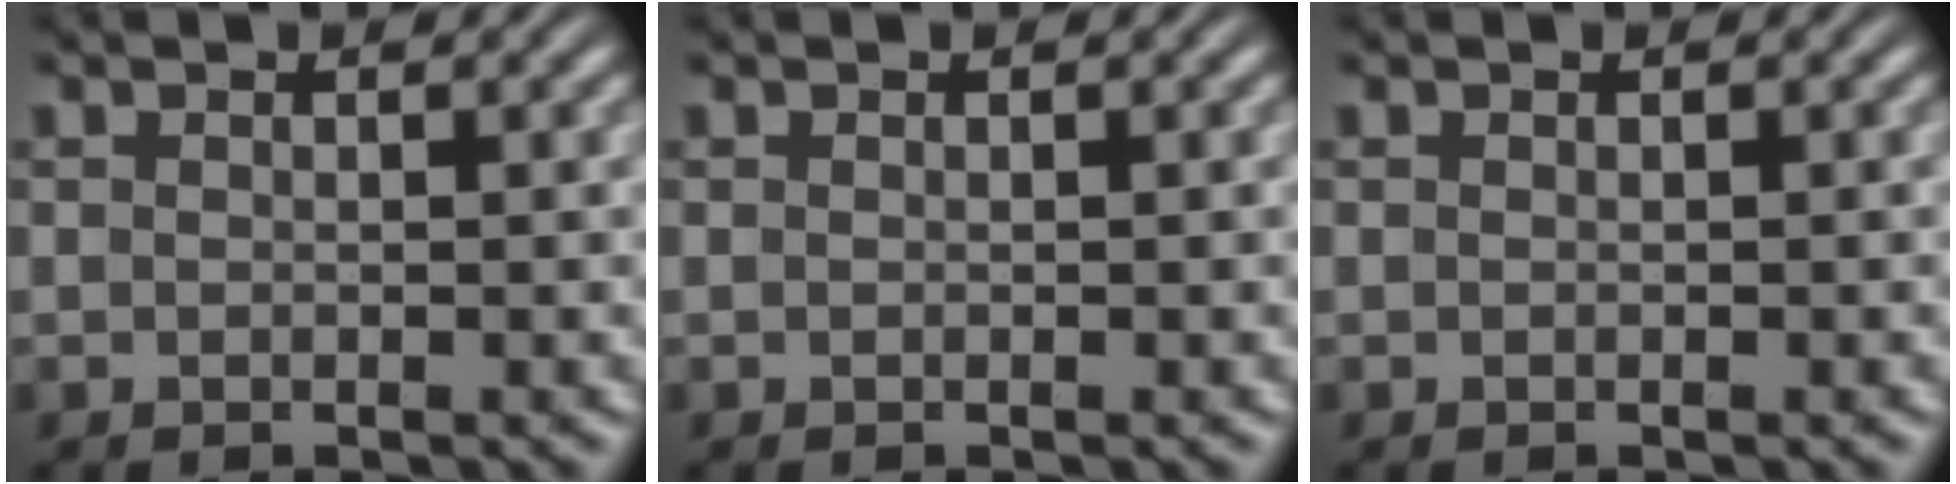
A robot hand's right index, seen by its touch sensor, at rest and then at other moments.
{"total": 0.0}
{"total": 0.0}